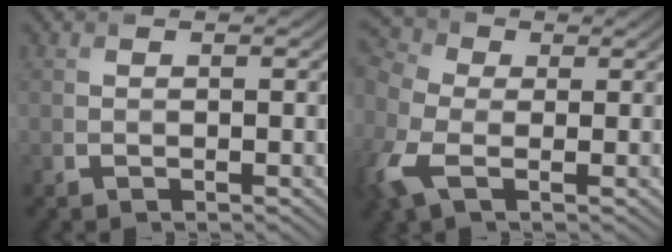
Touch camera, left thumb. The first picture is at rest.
{"total": 8.7, "force": [-1.7, 5.6, 6.4], "torque": [-0.205, 0.001, -0.050]}